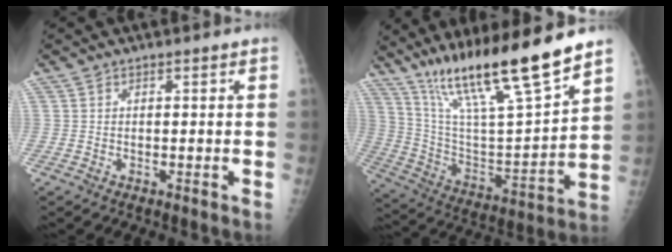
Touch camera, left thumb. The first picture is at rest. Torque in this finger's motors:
{"motor_torque": [1.74, 1.70, 1.40, -1.37, 0.14]}